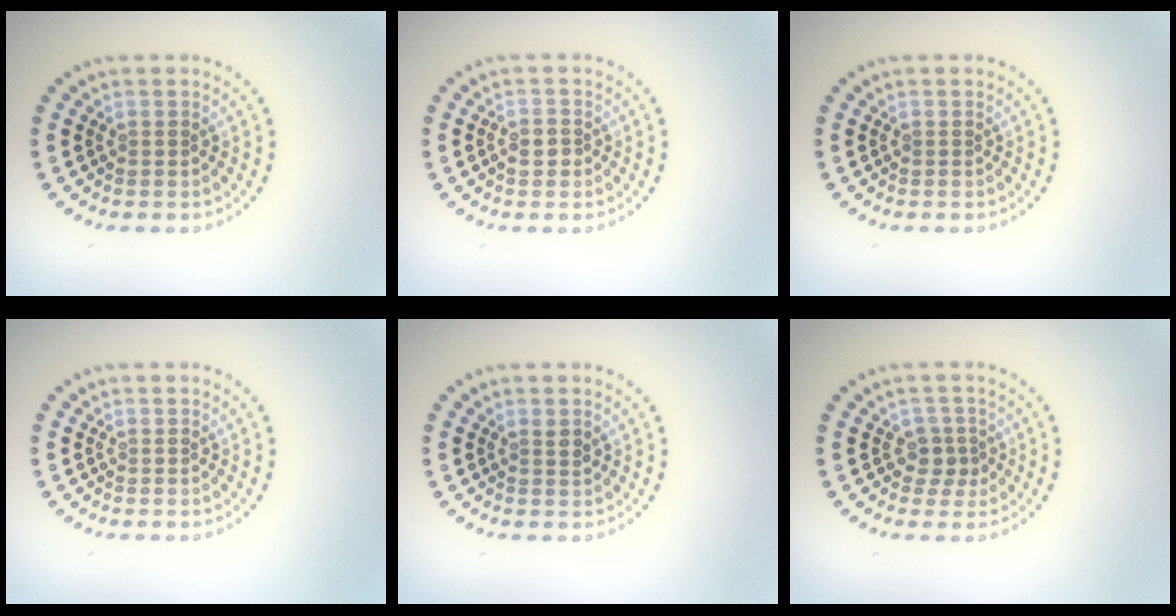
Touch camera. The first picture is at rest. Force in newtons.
{"total": 1.0, "press": 1.0, "slide": 0.2}
{"total": 0.0}
{"total": 0.0}
{"total": 0.9, "press": 0.8, "slide": 0.4}
{"total": 1.9, "press": 1.6, "slide": 1.1}